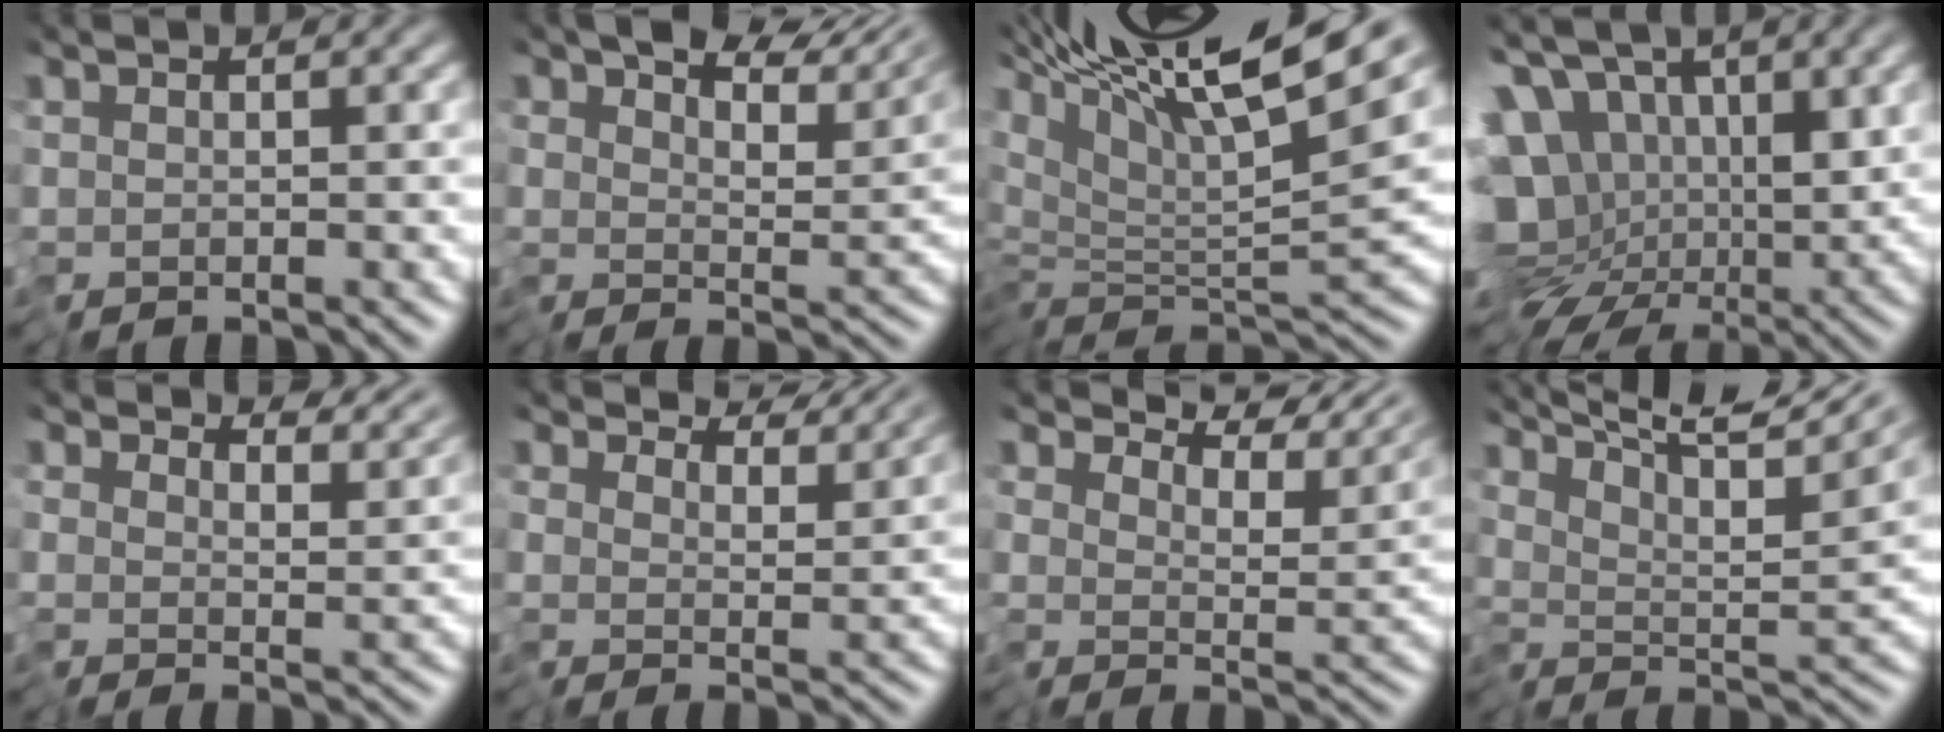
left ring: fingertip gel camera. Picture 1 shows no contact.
{"total": 7.5, "force": [6.4, 1.9, 3.4], "torque": [-0.050, 0.018, 0.099]}
{"total": 12.6, "force": [7.5, 2.4, 9.9], "torque": [-0.185, 0.047, 0.122]}
{"total": 13.3, "force": [1.1, 10.7, 7.8], "torque": [-0.135, -0.018, 0.013]}
{"total": 4.0, "force": [4.0, 0.6, 0.5], "torque": [-0.011, 0.007, 0.058]}
{"total": 4.6, "force": [4.6, 0.2, 0.3], "torque": [-0.008, 0.006, 0.064]}
{"total": 5.9, "force": [5.8, 0.4, 0.9], "torque": [-0.014, 0.004, 0.084]}
{"total": 10.9, "force": [9.2, 1.2, 5.8], "torque": [-0.092, 0.019, 0.108]}